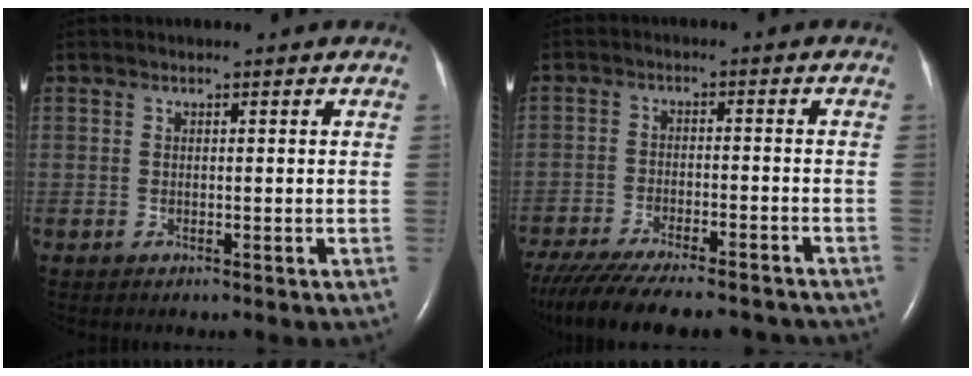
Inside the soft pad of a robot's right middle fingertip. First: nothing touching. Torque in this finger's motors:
{"motor_torque": [1.07, -1.07, 0.17, 0.13]}